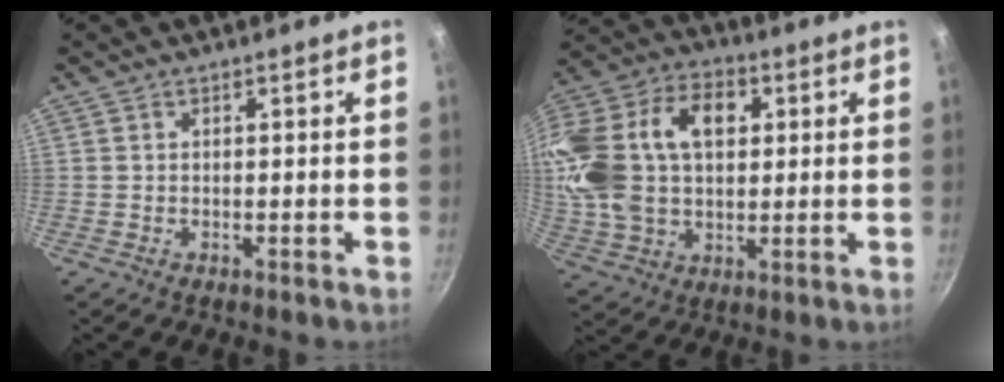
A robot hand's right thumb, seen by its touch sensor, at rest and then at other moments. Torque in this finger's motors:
{"motor_torque": [1.50, 3.50, 1.74, -0.54, 0.27]}